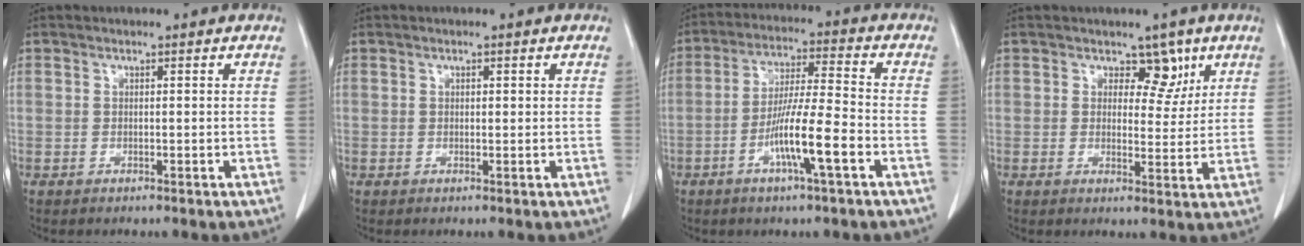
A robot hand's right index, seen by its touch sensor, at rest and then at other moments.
{"total": 1.1, "force": [0.2, 0.6, 0.9], "torque": [-0.018, -0.001, 0.004]}
{"total": 10.6, "force": [-4.1, 0.4, 9.8], "torque": [-0.181, -0.002, -0.075]}
{"total": 5.1, "force": [2.7, 3.2, 2.8], "torque": [-0.030, 0.006, 0.039]}